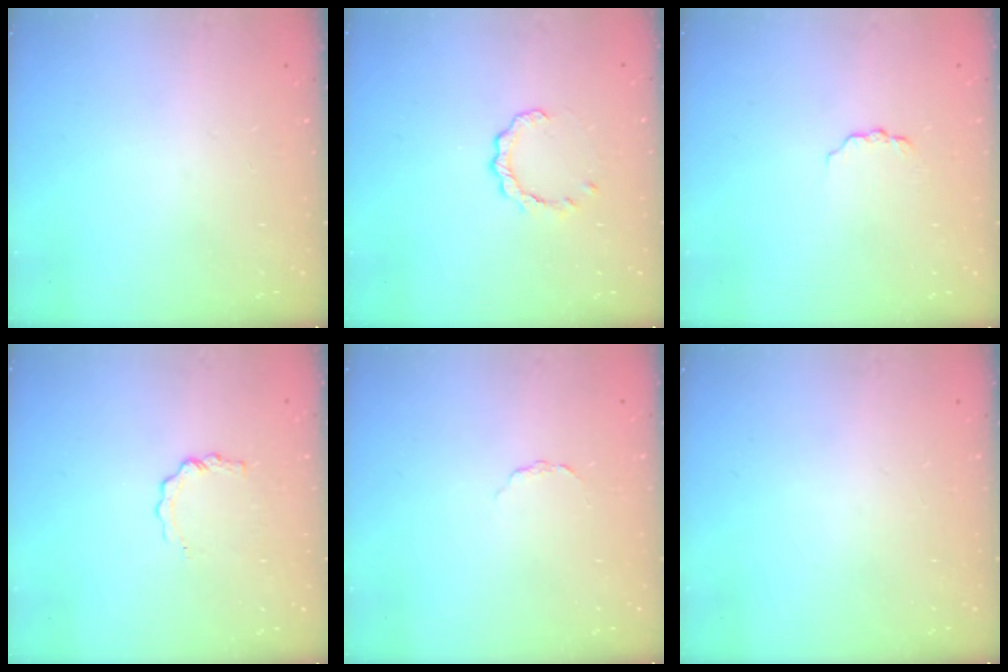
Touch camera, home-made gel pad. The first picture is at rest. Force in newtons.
{"total": 2.6, "press": 2.6, "slide": 0.2}
{"total": 3.3, "press": 3.3, "slide": 0.3}
{"total": 3.5, "press": 3.5, "slide": 0.3}
{"total": 1.5, "press": 1.5, "slide": 0.2}
{"total": 0.0}